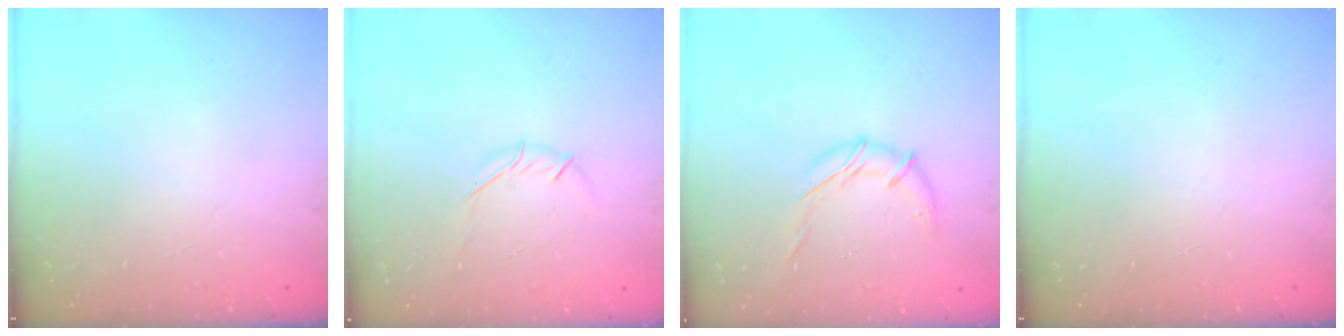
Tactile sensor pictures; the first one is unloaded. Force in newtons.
{"total": 4.0, "press": 3.9, "slide": 1.0}
{"total": 9.5, "press": 9.4, "slide": 1.4}
{"total": 0.0}